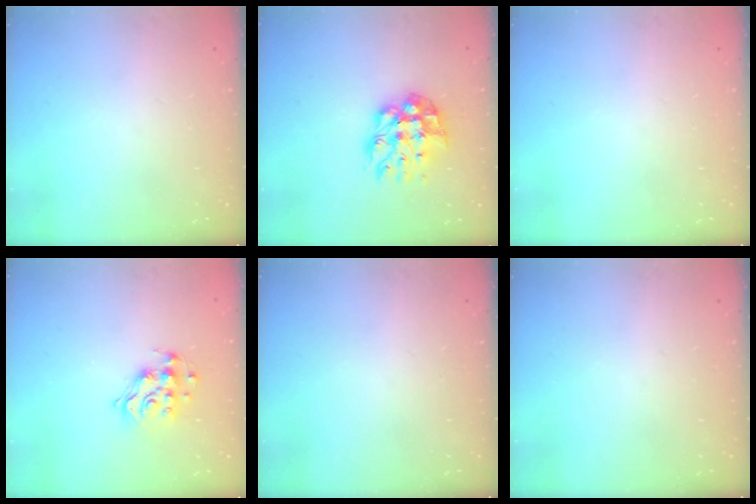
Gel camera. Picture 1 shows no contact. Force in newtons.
{"total": 11.8, "press": 11.8, "slide": 1.1}
{"total": 0.0}
{"total": 11.0, "press": 11.0, "slide": 0.4}
{"total": 0.0}
{"total": 0.0}